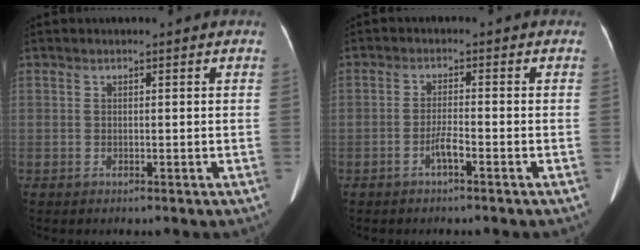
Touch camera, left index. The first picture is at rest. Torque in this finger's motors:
{"motor_torque": [0.01, 0.00, 0.04, 0.01]}